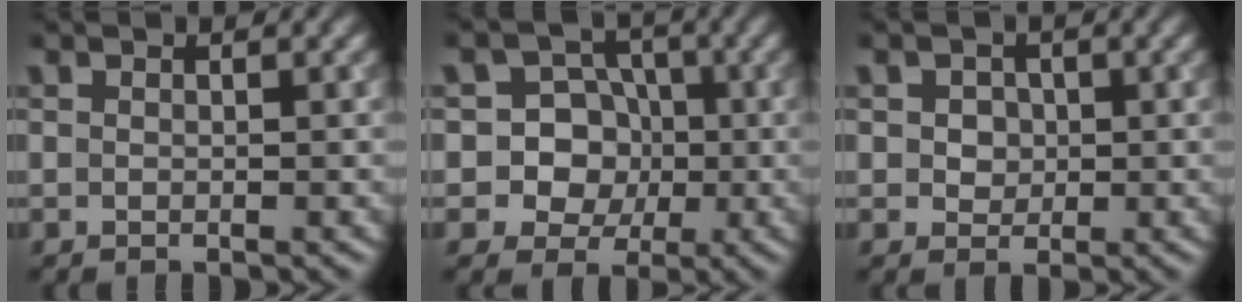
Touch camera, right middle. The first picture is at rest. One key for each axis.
{"total": 8.8, "fx": -0.7, "fy": 8.4, "fz": 2.6, "tx": -0.042, "ty": 0.033, "tz": -0.035}
{"total": 2.1, "fx": 0.5, "fy": 1.8, "fz": 1.0, "tx": -0.011, "ty": 0.010, "tz": 0.006}